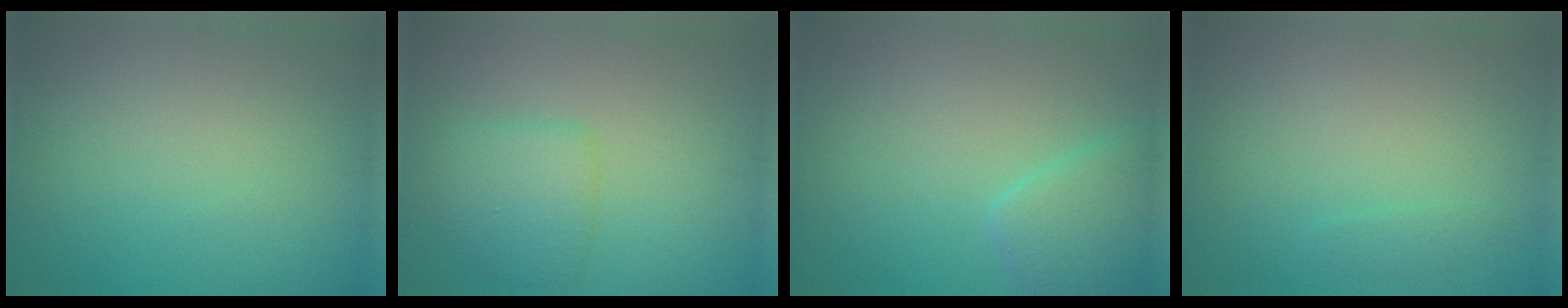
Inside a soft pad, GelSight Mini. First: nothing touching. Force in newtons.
{"total": 2.8, "press": 2.8, "slide": 0.2}
{"total": 3.0, "press": 2.9, "slide": 0.3}
{"total": 0.7, "press": 0.7, "slide": 0.0}